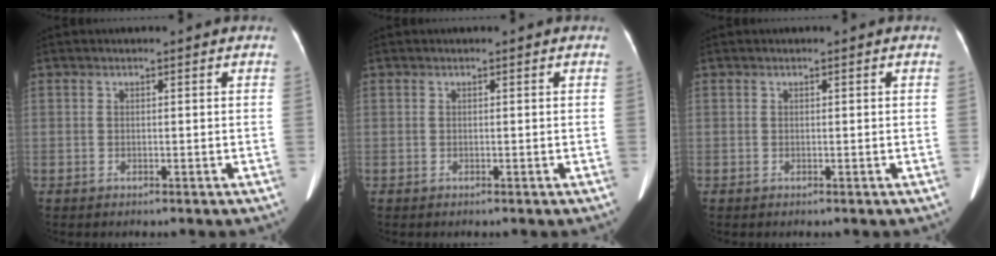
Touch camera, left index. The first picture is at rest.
{"total": 0.0}
{"total": 0.0}